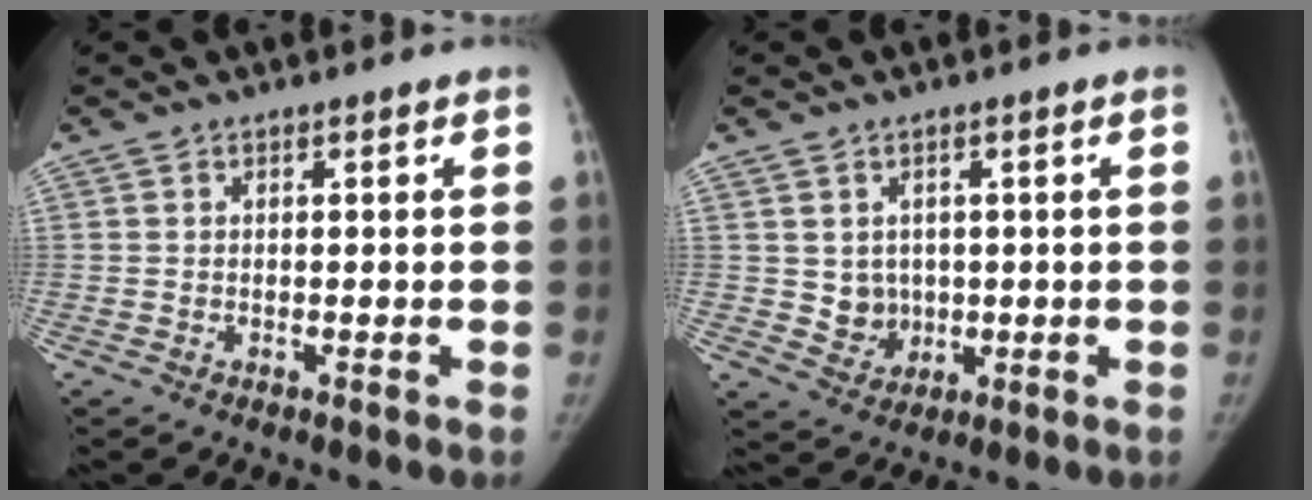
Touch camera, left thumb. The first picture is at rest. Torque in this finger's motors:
{"motor_torque": [0.03, 0.04, 0.04, -0.05, 0.00]}